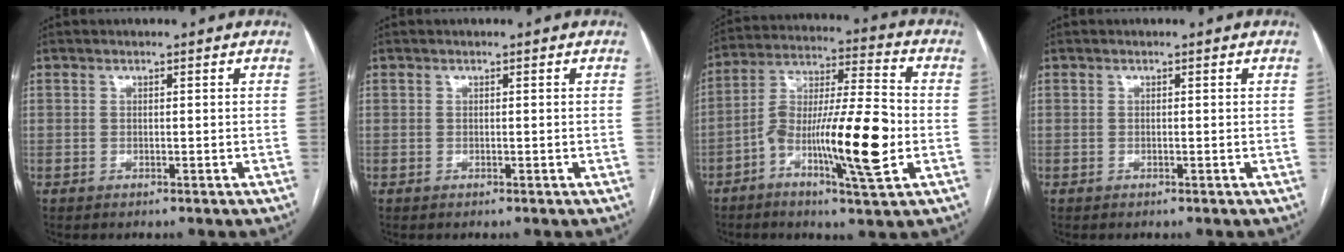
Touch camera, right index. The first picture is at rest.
{"total": 0.0}
{"total": 15.9, "force": [-4.7, 1.8, 15.0], "torque": [-0.271, 0.006, -0.082]}
{"total": 0.0}